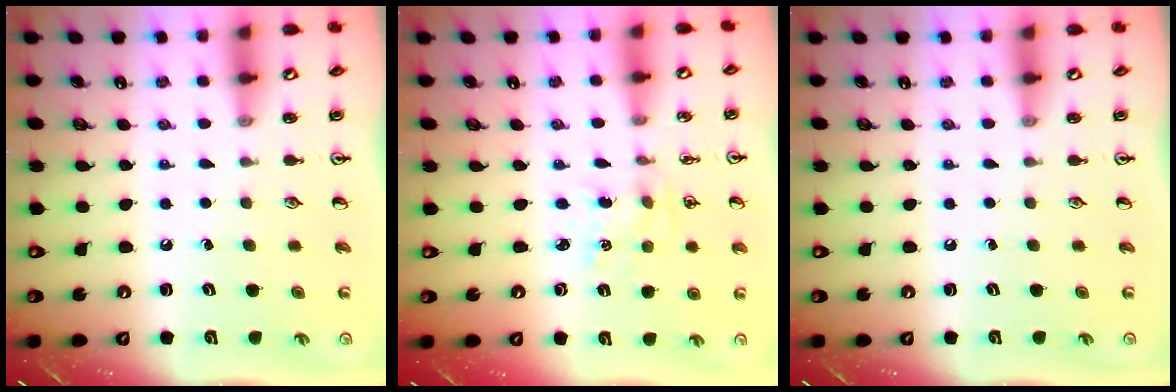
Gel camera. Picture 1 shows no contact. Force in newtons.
{"total": 0.6, "press": 0.6, "slide": 0.1}
{"total": 0.0}